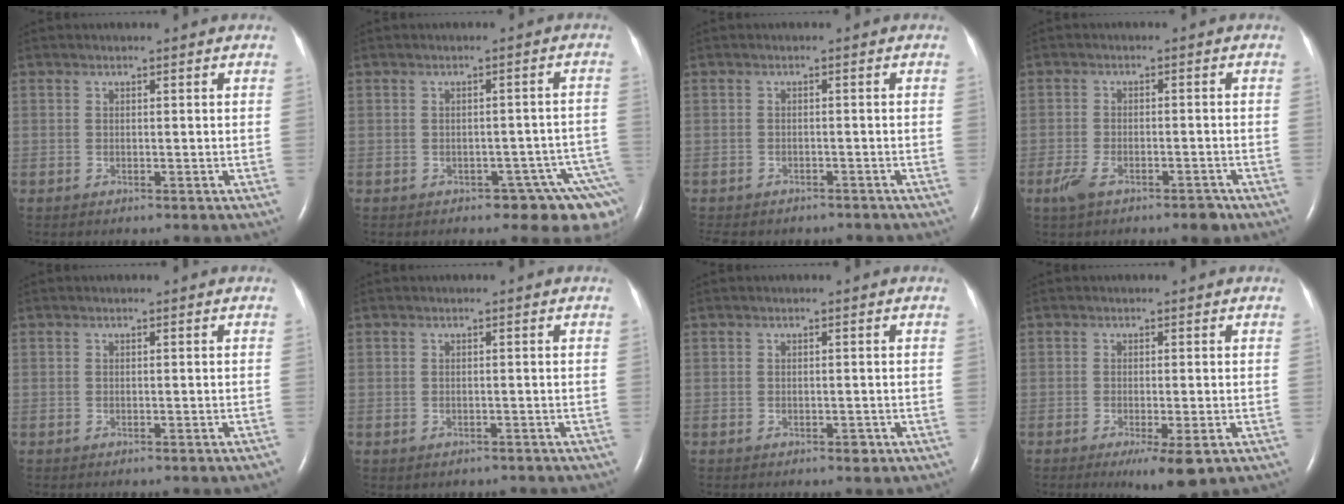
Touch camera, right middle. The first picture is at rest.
{"total": 8.3, "force": [-6.3, 3.5, 4.3], "torque": [-0.020, 0.014, -0.071]}
{"total": 8.3, "force": [-7.0, 3.5, 2.8], "torque": [-0.059, 0.000, -0.086]}
{"total": 5.1, "force": [-3.4, 1.8, 3.4], "torque": [-0.065, -0.004, -0.054]}
{"total": 1.3, "force": [-1.0, -0.2, 0.7], "torque": [-0.008, 0.001, -0.009]}
{"total": 1.5, "force": [-1.1, 0.9, 0.4], "torque": [-0.011, -0.001, -0.008]}
{"total": 0.8, "force": [-0.4, 0.5, 0.5], "torque": [-0.007, -0.001, -0.001]}
{"total": 4.5, "force": [-2.2, 0.6, 3.9], "torque": [-0.057, -0.013, -0.030]}